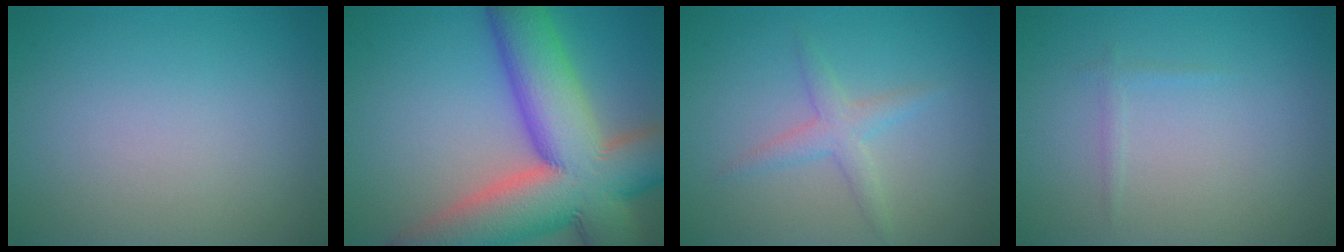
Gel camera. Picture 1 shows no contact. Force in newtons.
{"total": 16.2, "press": 16.1, "slide": 1.0}
{"total": 2.1, "press": 2.1, "slide": 0.0}
{"total": 0.6, "press": 0.6, "slide": 0.0}